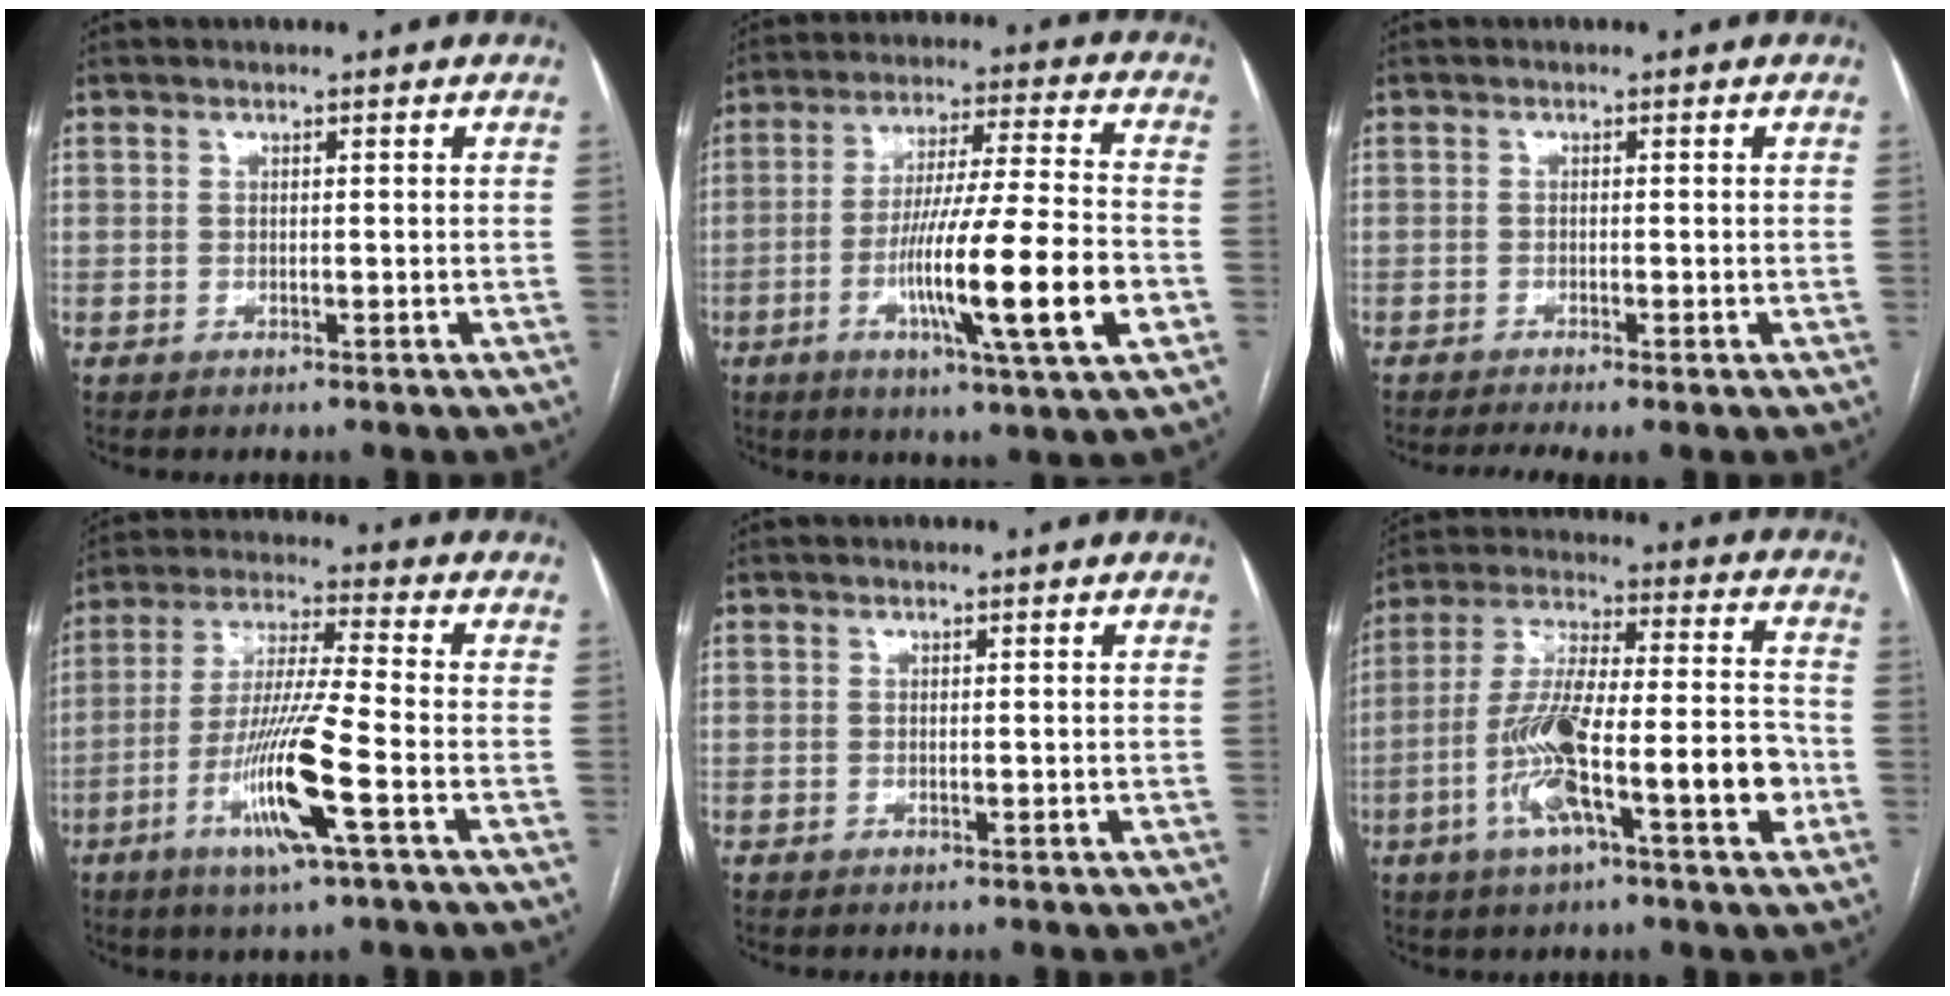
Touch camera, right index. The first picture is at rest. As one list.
[{"total": 17.0, "force": [-5.0, -0.1, 16.2], "torque": [-0.283, -0.013, -0.086]}, {"total": 3.4, "force": [-2.4, 0.0, 2.3], "torque": [-0.036, -0.005, -0.041]}, {"total": 12.7, "force": [-4.9, -0.3, 11.7], "torque": [-0.234, -0.014, -0.096]}, {"total": 0.0}, {"total": 17.7, "force": [-5.8, 3.0, 16.4], "torque": [-0.298, 0.011, -0.098]}]